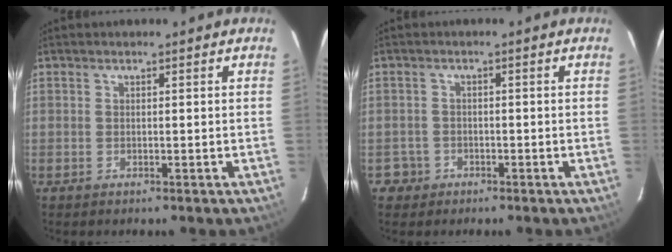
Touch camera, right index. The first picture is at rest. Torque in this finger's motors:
{"motor_torque": [-0.25, 0.07, -0.91, -0.21]}